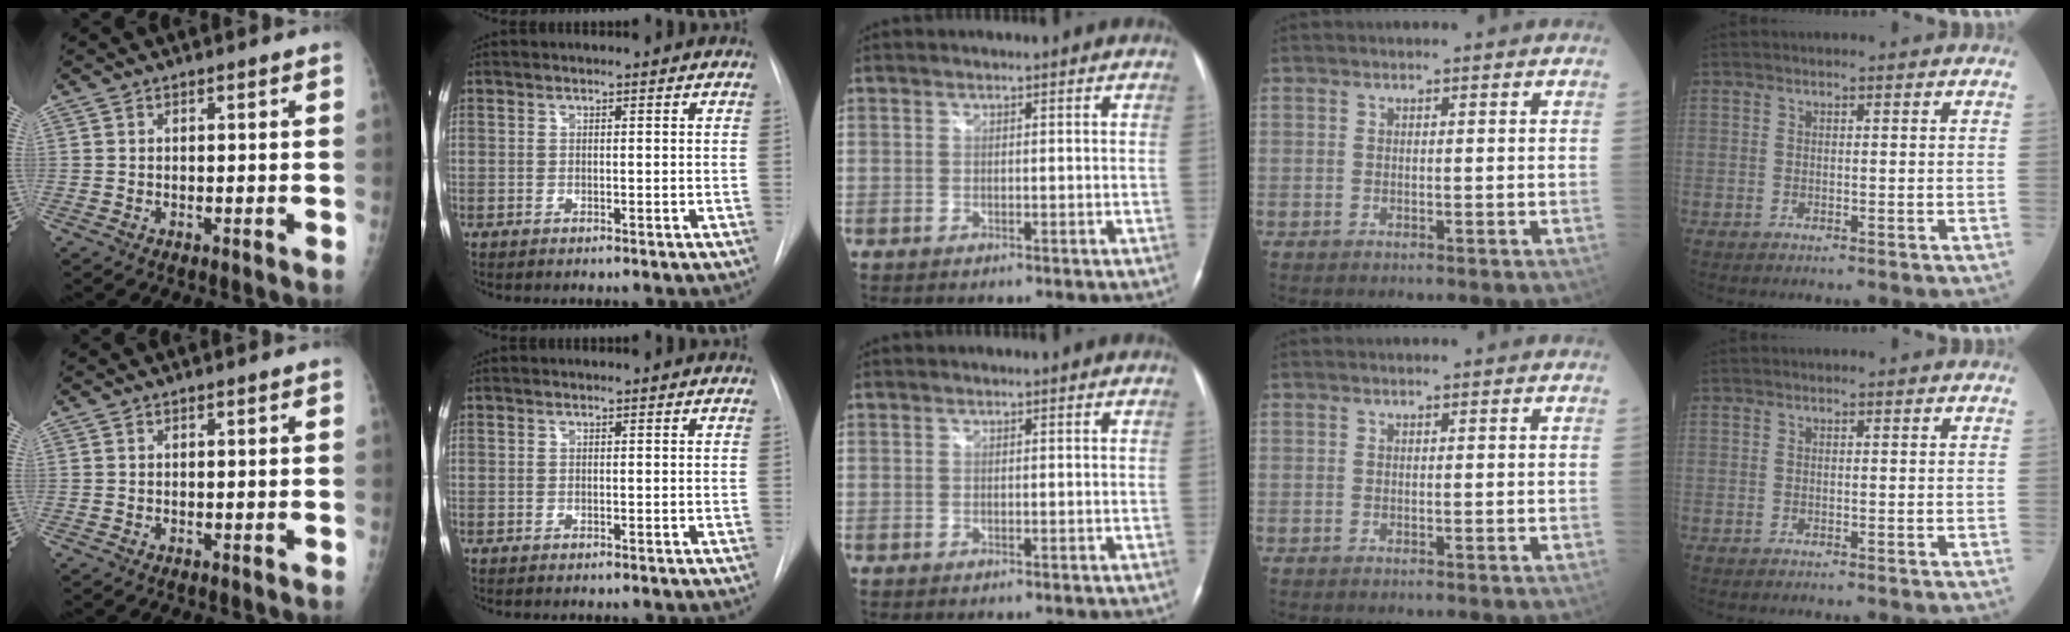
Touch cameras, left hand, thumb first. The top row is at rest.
{}